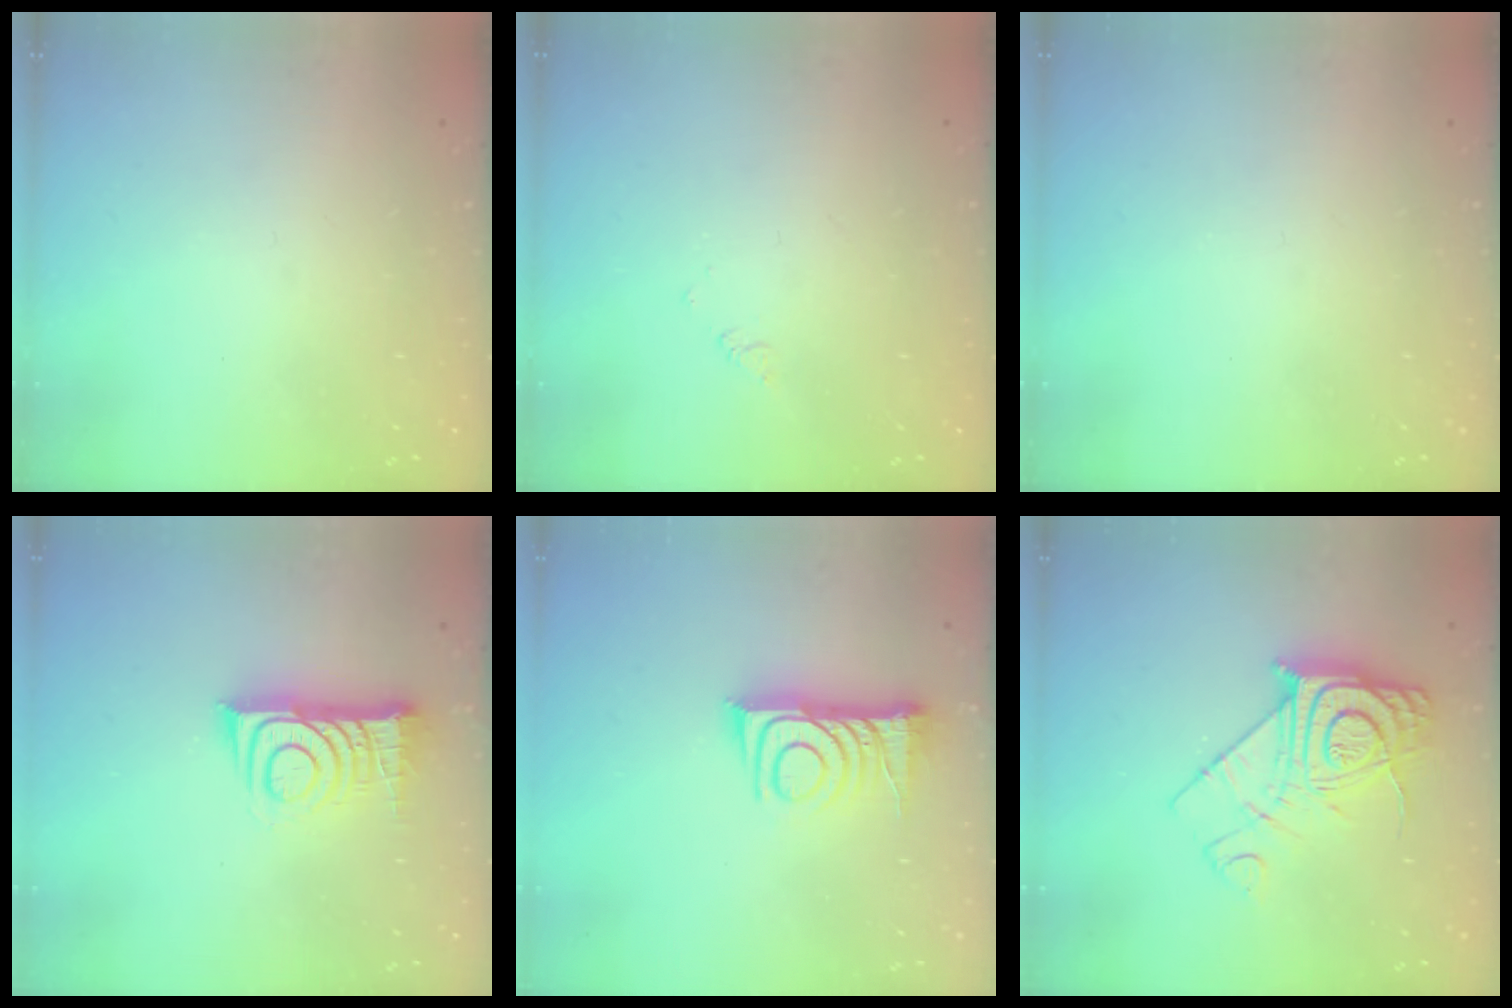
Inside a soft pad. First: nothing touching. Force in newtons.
{"total": 1.7, "press": 1.7, "slide": 0.3}
{"total": 0.0}
{"total": 11.2, "press": 11.2, "slide": 1.0}
{"total": 12.5, "press": 12.5, "slide": 0.9}
{"total": 14.9, "press": 14.8, "slide": 1.2}